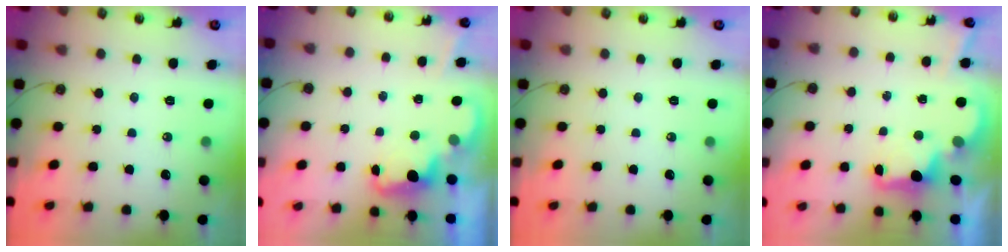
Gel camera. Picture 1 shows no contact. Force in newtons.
{"total": 2.4, "press": 2.4, "slide": 0.5}
{"total": 0.0}
{"total": 2.6, "press": 2.4, "slide": 0.8}